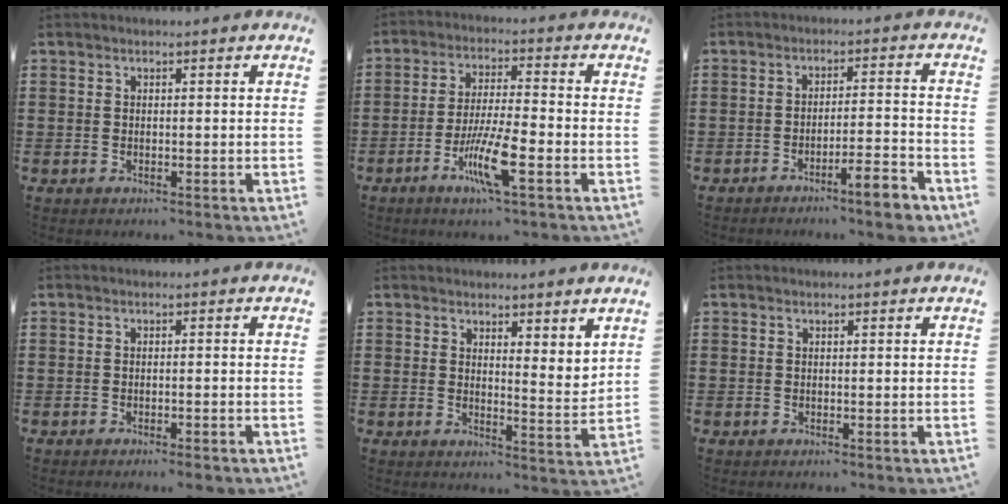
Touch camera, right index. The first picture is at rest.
{"total": 8.7, "force": [-3.9, 1.1, 7.7], "torque": [-0.155, -0.011, -0.074]}
{"total": 5.9, "force": [-4.8, 0.1, 3.4], "torque": [-0.052, -0.007, -0.087]}
{"total": 1.1, "force": [-1.0, -0.2, 0.4], "torque": [-0.009, -0.002, -0.019]}
{"total": 3.2, "force": [3.0, 0.6, 0.6], "torque": [-0.021, -0.005, 0.058]}
{"total": 0.0}